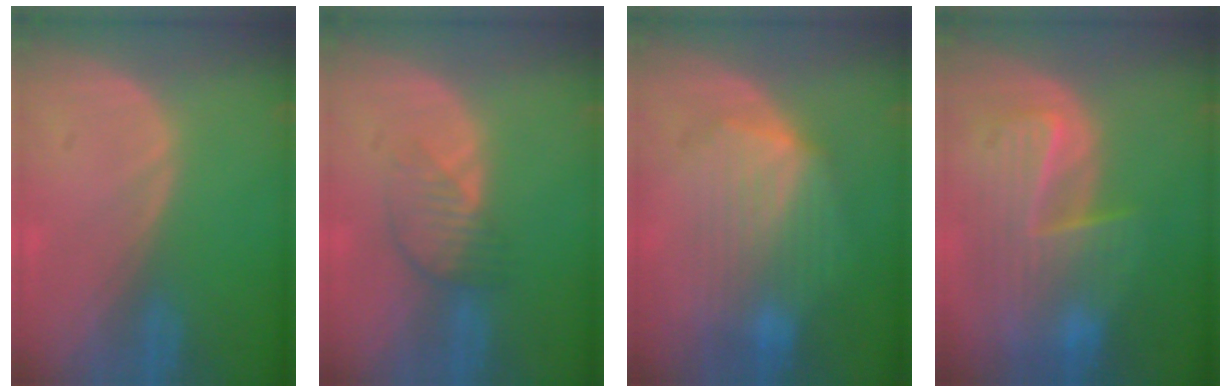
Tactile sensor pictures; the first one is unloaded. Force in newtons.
{"total": 3.9, "press": 3.6, "slide": 1.4}
{"total": 7.8, "press": 7.8, "slide": 0.1}
{"total": 10.2, "press": 8.9, "slide": 5.0}